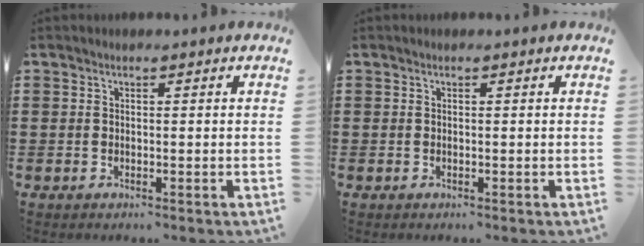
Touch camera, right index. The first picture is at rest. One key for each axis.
{"total": 0.0}